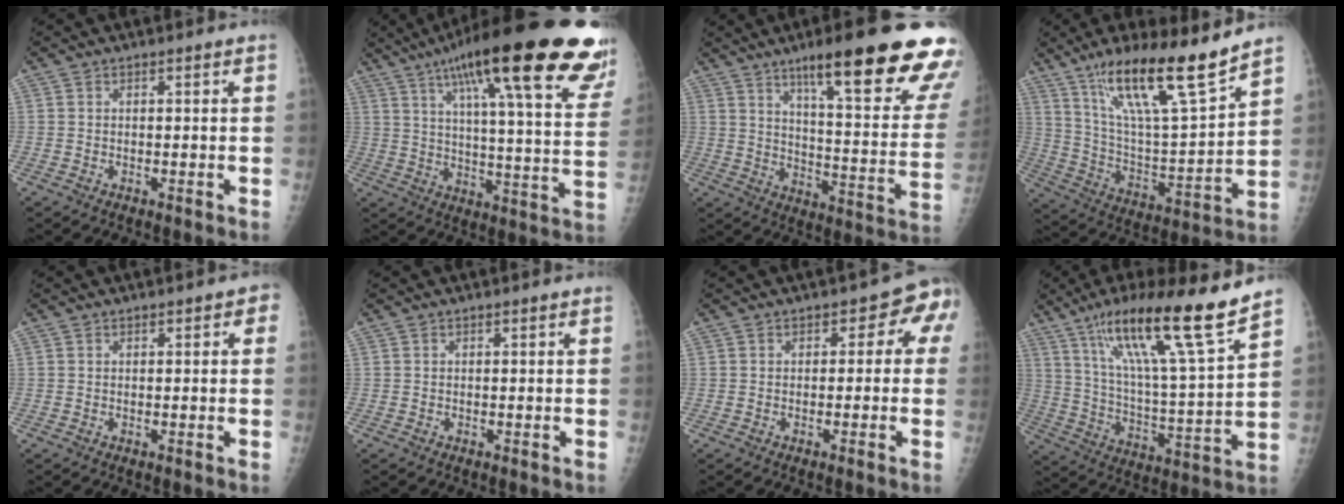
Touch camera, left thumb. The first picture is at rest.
{"total": 27.8, "force": [15.3, 6.1, 22.3], "torque": [-0.339, -0.006, 0.225]}
{"total": 26.5, "force": [16.6, 4.3, 20.2], "torque": [-0.235, -0.063, 0.236]}
{"total": 20.2, "force": [14.1, 2.7, 14.2], "torque": [-0.224, -0.067, 0.254]}
{"total": 1.8, "force": [0.7, 1.0, 1.3], "torque": [-0.005, 0.002, 0.005]}
{"total": 0.0}
{"total": 4.1, "force": [0.2, 3.1, 2.8], "torque": [0.007, 0.010, -0.011]}
{"total": 20.9, "force": [14.2, 1.2, 15.3], "torque": [-0.240, -0.059, 0.242]}